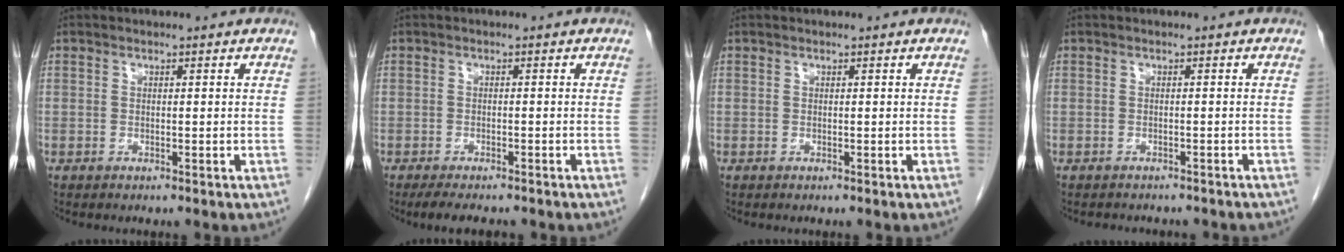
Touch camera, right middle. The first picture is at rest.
{"total": 5.5, "force": [-4.6, 1.4, 2.7], "torque": [-0.040, -0.011, -0.066]}
{"total": 0.0}
{"total": 6.5, "force": [-5.7, 2.0, 2.2], "torque": [-0.030, -0.001, -0.061]}